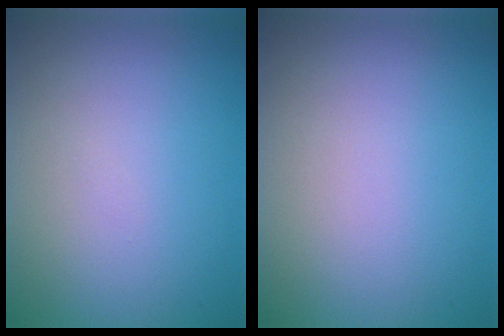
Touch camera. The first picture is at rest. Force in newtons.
{"total": 0.0}